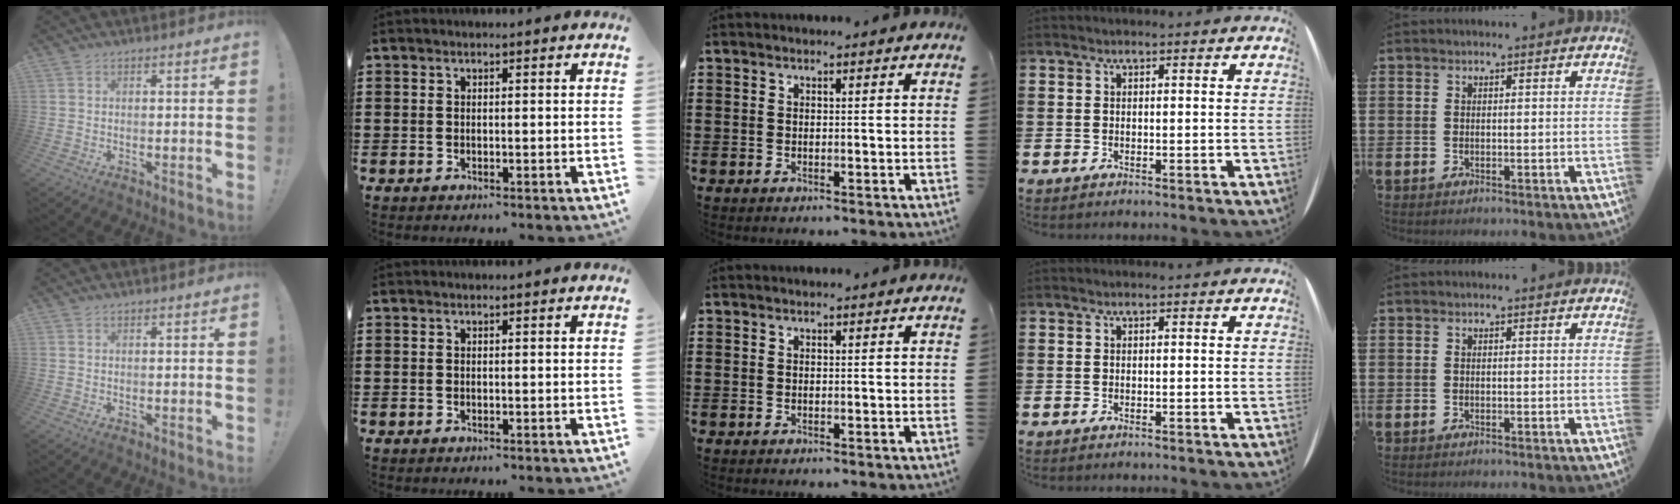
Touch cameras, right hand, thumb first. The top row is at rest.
{}